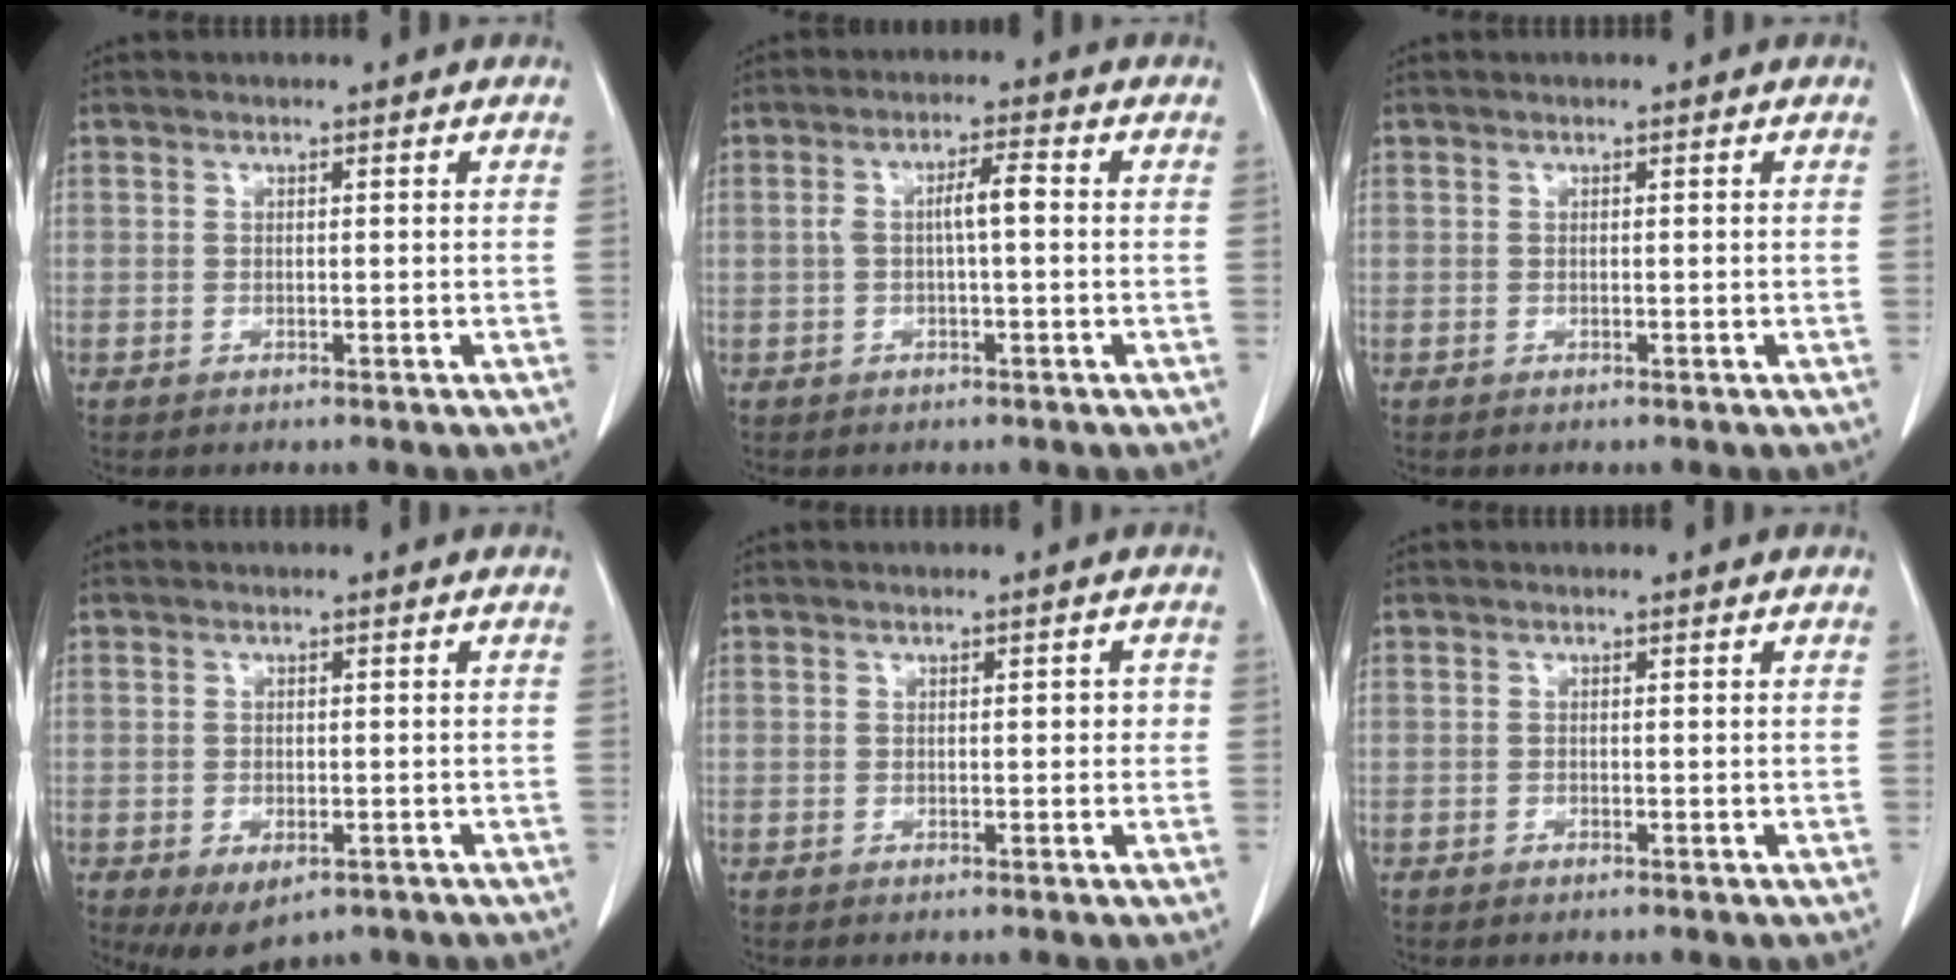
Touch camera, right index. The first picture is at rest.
{"total": 4.0, "force": [0.0, 0.7, 3.9], "torque": [-0.072, 0.014, 0.001]}
{"total": 0.0}
{"total": 5.4, "force": [-3.0, 2.9, 3.5], "torque": [-0.053, -0.007, -0.034]}
{"total": 1.4, "force": [-0.1, 0.7, 1.2], "torque": [-0.012, 0.004, -0.001]}
{"total": 0.0}